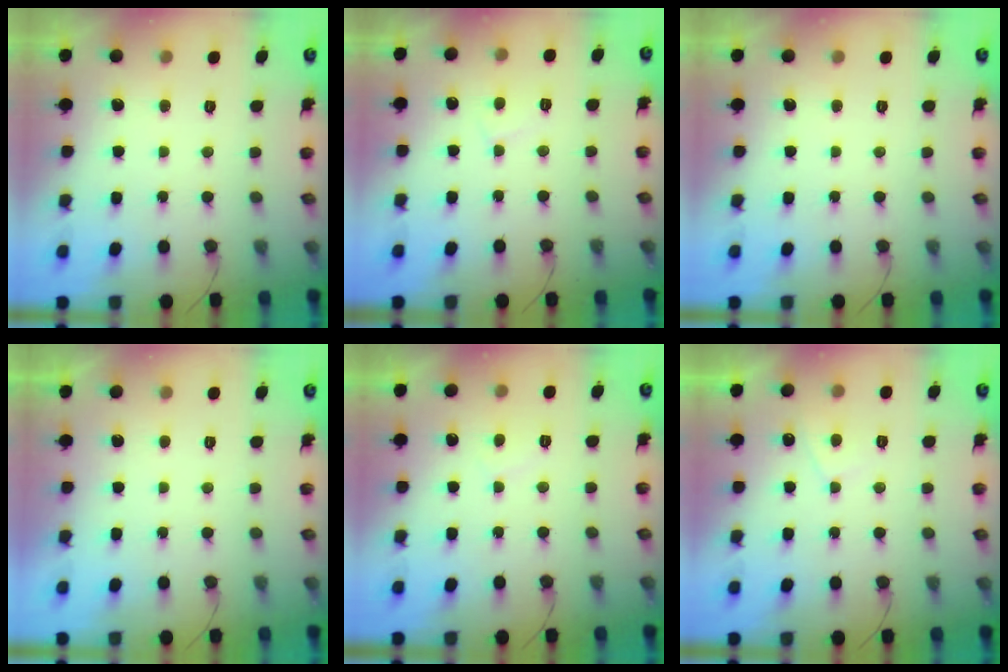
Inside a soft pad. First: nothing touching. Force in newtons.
{"total": 2.9, "press": 2.9, "slide": 0.3}
{"total": 0.0}
{"total": 2.3, "press": 2.3, "slide": 0.4}
{"total": 3.5, "press": 3.4, "slide": 0.4}
{"total": 2.7, "press": 2.7, "slide": 0.6}